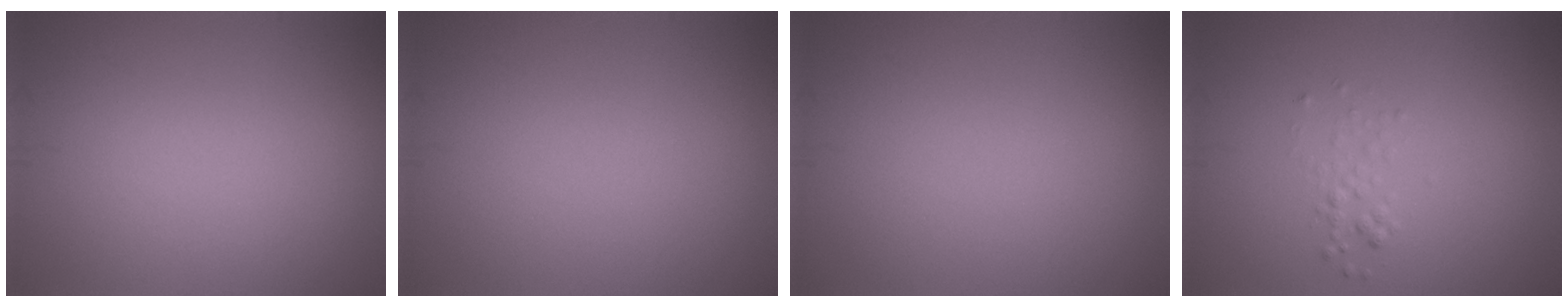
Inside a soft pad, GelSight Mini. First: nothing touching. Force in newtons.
{"total": 0.0}
{"total": 0.0}
{"total": 1.0, "press": 1.0, "slide": 0.1}